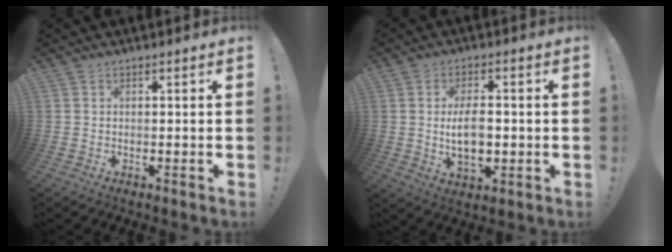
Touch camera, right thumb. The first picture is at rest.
{"total": 9.3, "force": [-0.6, 5.2, 7.7], "torque": [-0.136, -0.006, -0.014]}